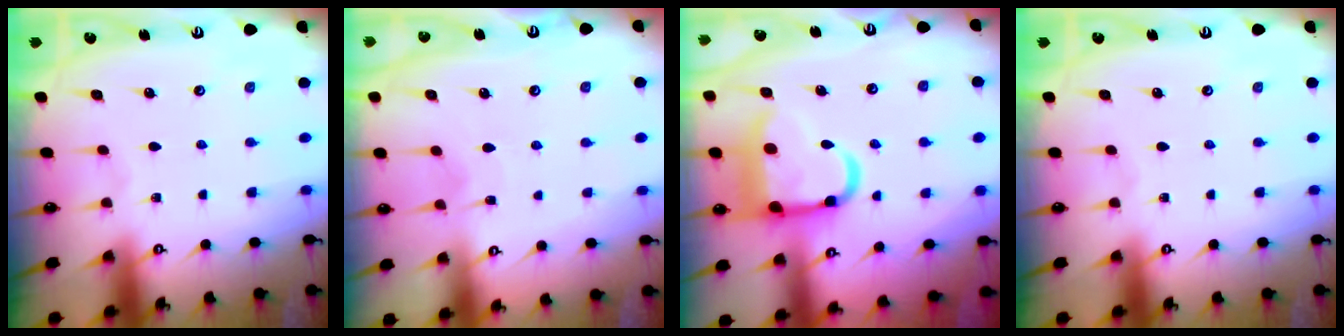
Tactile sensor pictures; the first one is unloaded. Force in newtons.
{"total": 3.9, "press": 3.9, "slide": 0.4}
{"total": 16.3, "press": 16.2, "slide": 1.9}
{"total": 0.0}